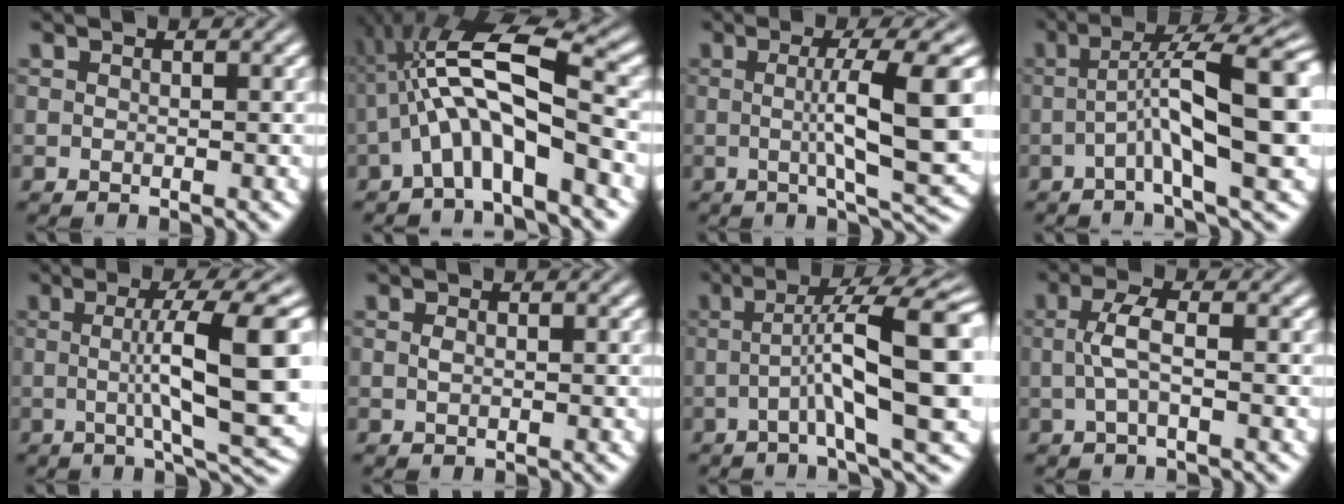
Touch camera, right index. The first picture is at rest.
{"total": 9.4, "force": [1.3, 4.1, 8.3], "torque": [-0.147, 0.004, 0.017]}
{"total": 7.7, "force": [0.3, 0.1, 7.6], "torque": [-0.094, 0.004, 0.008]}
{"total": 7.8, "force": [0.1, 1.2, 7.7], "torque": [-0.099, 0.006, 0.007]}
{"total": 9.1, "force": [0.4, 0.6, 9.1], "torque": [-0.113, 0.005, 0.011]}
{"total": 1.0, "force": [-0.1, -1.0, 0.1], "torque": [0.001, -0.005, 0.007]}
{"total": 8.6, "force": [-0.1, 1.2, 8.5], "torque": [-0.104, 0.004, 0.004]}
{"total": 2.3, "force": [-0.2, -0.5, 2.3], "torque": [-0.042, 0.004, 0.000]}